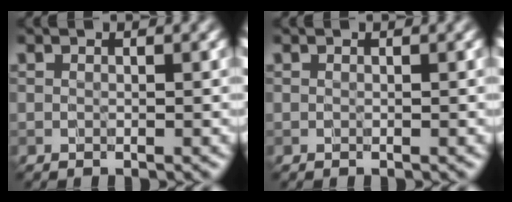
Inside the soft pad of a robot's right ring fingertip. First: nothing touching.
{"total": 0.0}